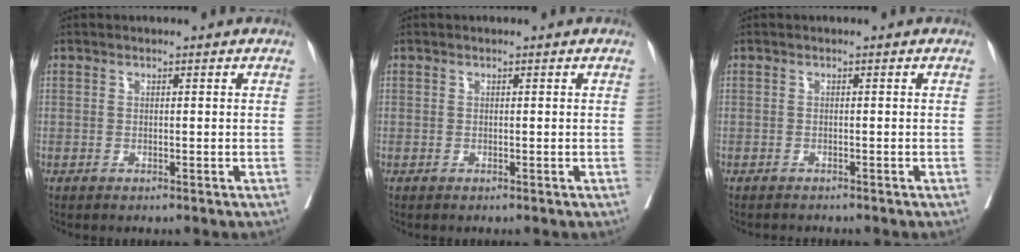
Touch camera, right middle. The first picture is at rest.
{"total": 0.0}
{"total": 1.9, "force": [-1.9, 0.4, 0.4], "torque": [-0.010, -0.005, -0.026]}